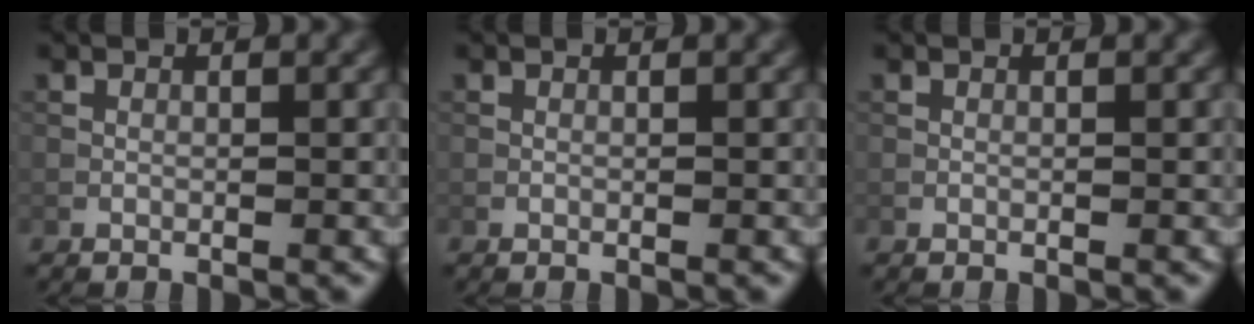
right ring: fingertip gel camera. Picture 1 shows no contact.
{"total": 0.0}
{"total": 0.0}